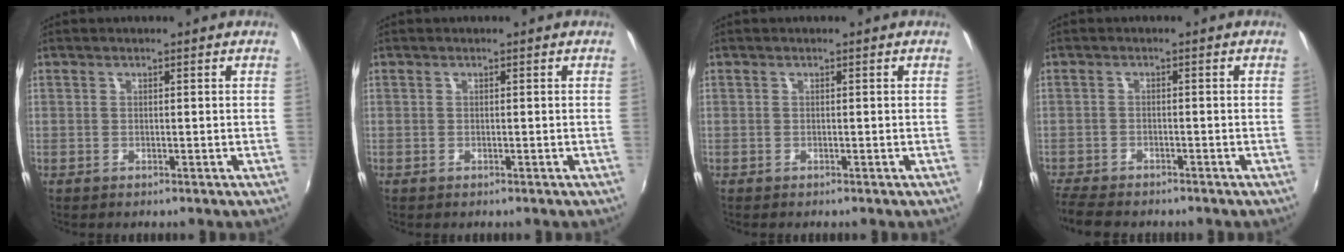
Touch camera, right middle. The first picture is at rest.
{"total": 0.0}
{"total": 0.0}
{"total": 6.9, "force": [-6.2, 1.6, 2.5], "torque": [-0.076, -0.025, -0.110]}